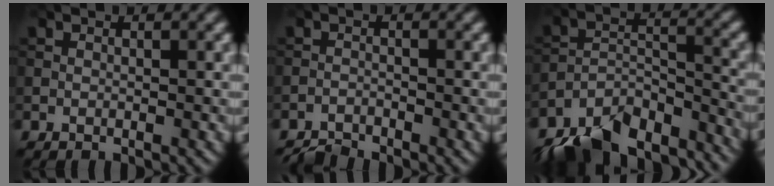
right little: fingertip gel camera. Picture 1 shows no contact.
{"total": 1.9, "force": [-1.9, 0.2, 0.2], "torque": [-0.002, -0.002, -0.042]}
{"total": 11.8, "force": [-10.0, 4.5, 4.5], "torque": [-0.081, -0.009, -0.154]}